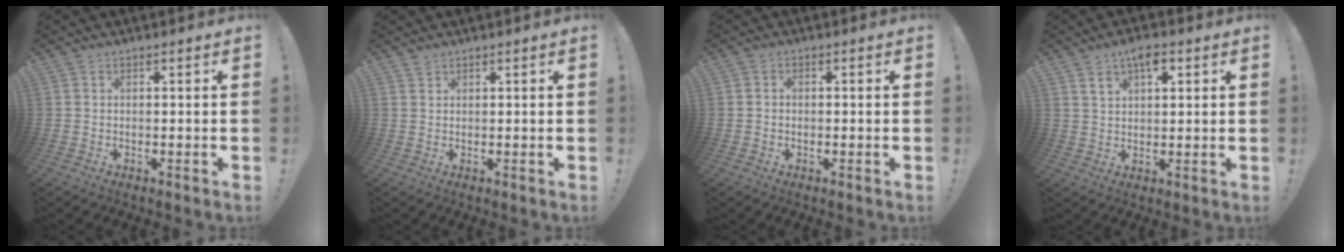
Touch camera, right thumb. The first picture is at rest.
{"total": 1.3, "force": [1.1, 0.5, 0.3], "torque": [0.000, -0.004, 0.021]}
{"total": 0.7, "force": [-0.2, 0.7, 0.1], "torque": [-0.002, 0.004, -0.003]}
{"total": 6.3, "force": [3.4, 3.5, 4.1], "torque": [-0.061, -0.008, 0.057]}